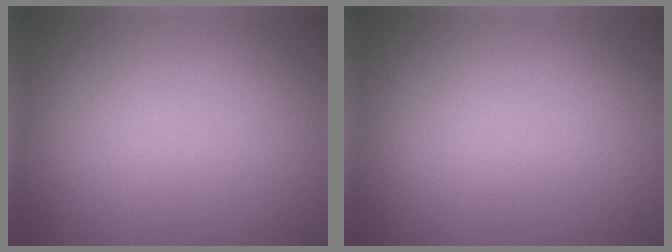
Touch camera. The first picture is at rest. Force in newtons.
{"total": 0.0}